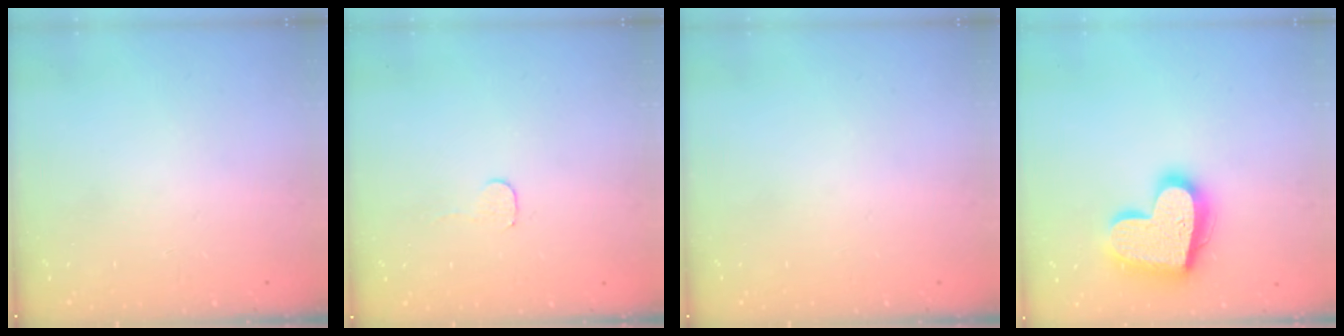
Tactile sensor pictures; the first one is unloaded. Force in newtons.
{"total": 3.2, "press": 3.1, "slide": 0.3}
{"total": 0.0}
{"total": 20.1, "press": 20.0, "slide": 1.7}